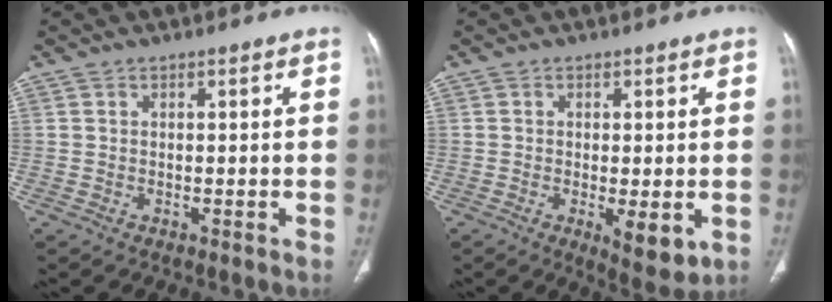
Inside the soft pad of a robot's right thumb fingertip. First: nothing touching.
{"total": 6.5, "force": [-1.6, 2.3, 5.9], "torque": [-0.084, -0.018, -0.017]}